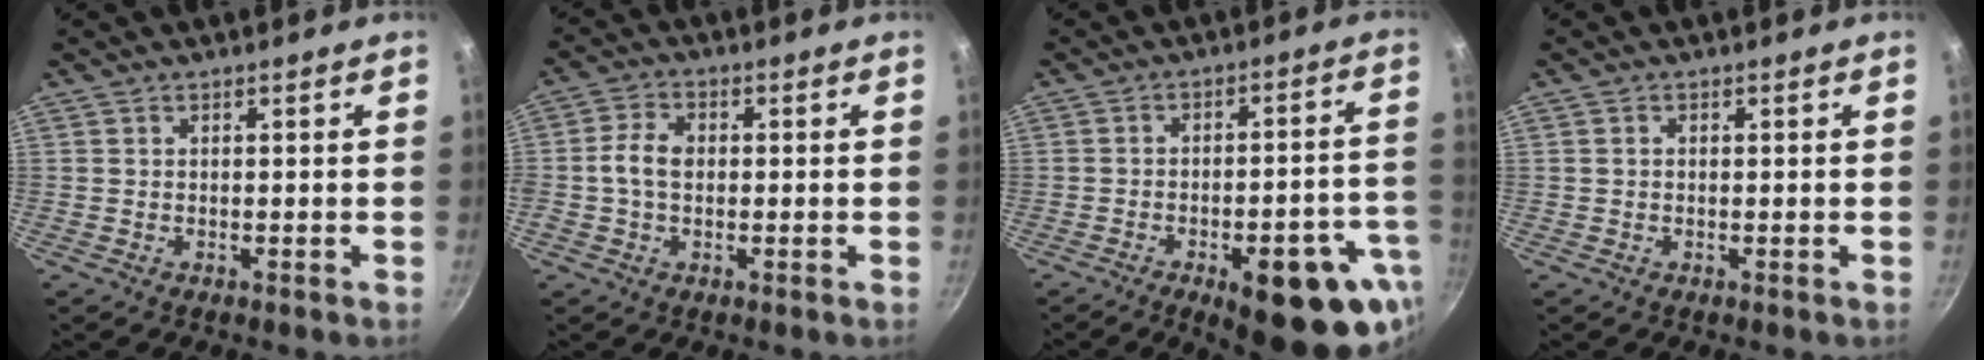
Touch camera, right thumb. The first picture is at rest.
{"total": 5.7, "force": [-0.1, 3.8, 4.2], "torque": [-0.081, 0.015, -0.011]}
{"total": 20.3, "force": [-8.9, 8.1, 16.3], "torque": [-0.152, 0.029, -0.107]}
{"total": 0.6, "force": [0.0, 0.5, 0.4], "torque": [-0.006, 0.005, 0.000]}